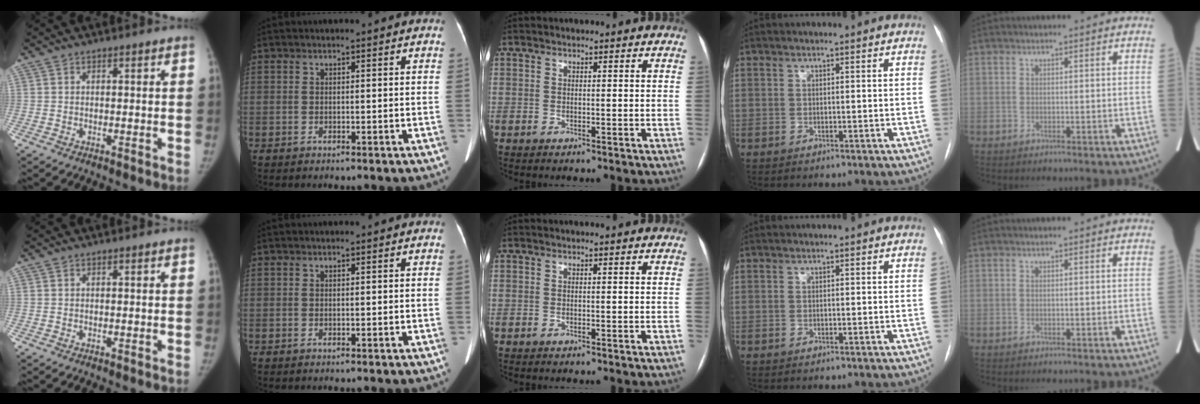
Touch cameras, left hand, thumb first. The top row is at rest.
{}